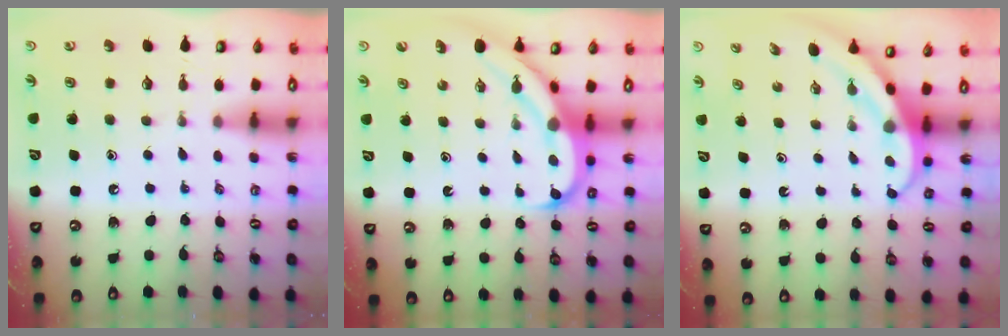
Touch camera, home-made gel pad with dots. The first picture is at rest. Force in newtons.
{"total": 8.4, "press": 8.3, "slide": 1.0}
{"total": 4.0, "press": 4.0, "slide": 0.4}